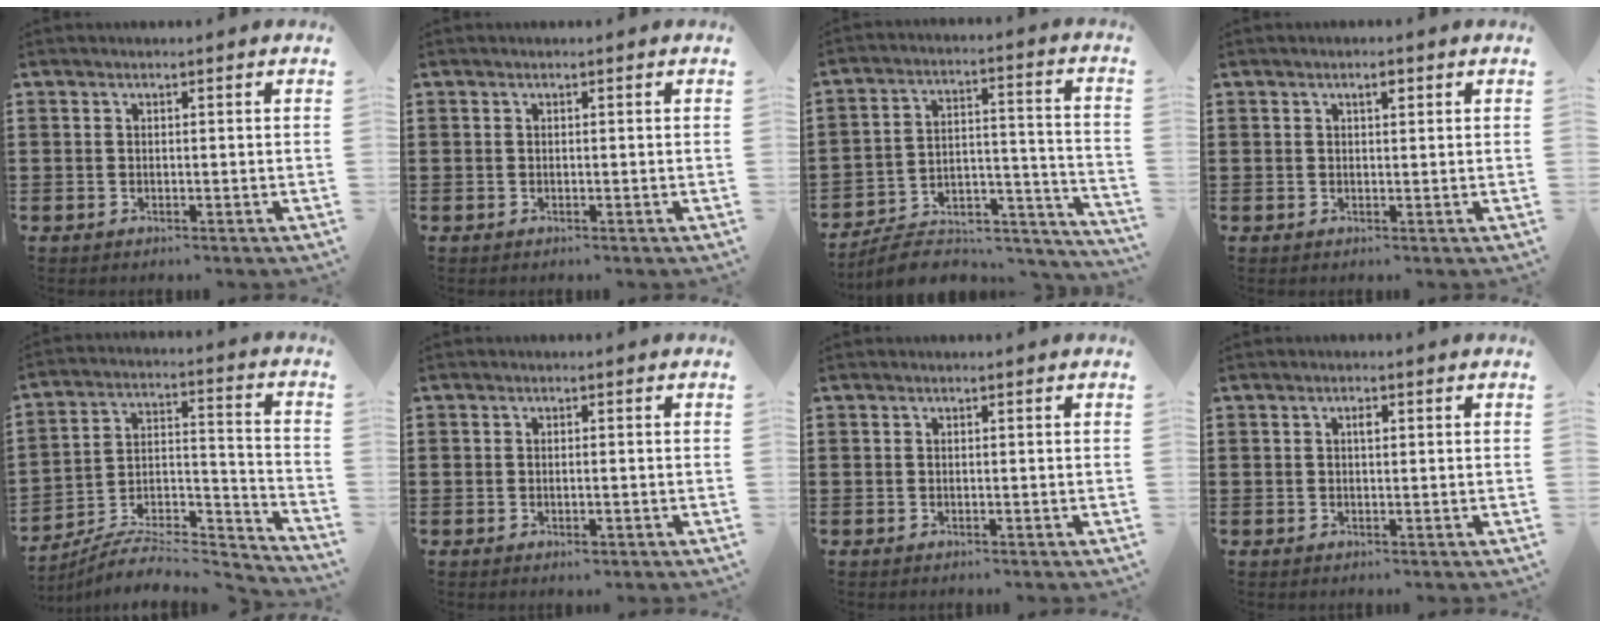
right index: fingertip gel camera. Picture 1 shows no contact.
{"total": 0.0}
{"total": 7.8, "force": [-6.9, 2.3, 2.8], "torque": [-0.040, 0.019, -0.130]}
{"total": 1.6, "force": [0.8, 0.6, 1.3], "torque": [-0.019, 0.002, 0.011]}
{"total": 7.0, "force": [-6.4, 1.7, 2.2], "torque": [-0.032, 0.006, -0.125]}
{"total": 1.2, "force": [-0.4, 0.5, 1.1], "torque": [-0.020, -0.001, -0.007]}
{"total": 0.0}
{"total": 1.2, "force": [0.3, 0.5, 1.0], "torque": [-0.022, 0.003, 0.004]}